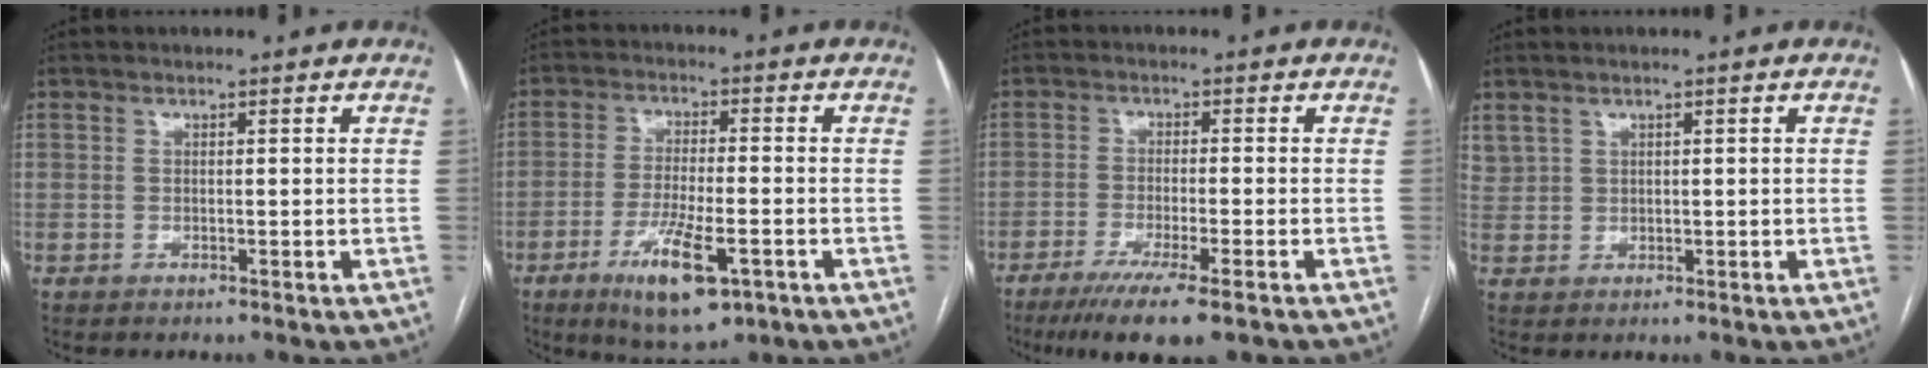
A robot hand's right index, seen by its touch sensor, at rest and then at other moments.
{"total": 10.2, "force": [-4.8, 2.5, 8.6], "torque": [-0.157, -0.019, -0.072]}
{"total": 10.3, "force": [-7.1, 0.8, 7.3], "torque": [-0.113, -0.024, -0.107]}
{"total": 2.0, "force": [1.4, 1.3, 0.5], "torque": [-0.010, 0.009, 0.033]}